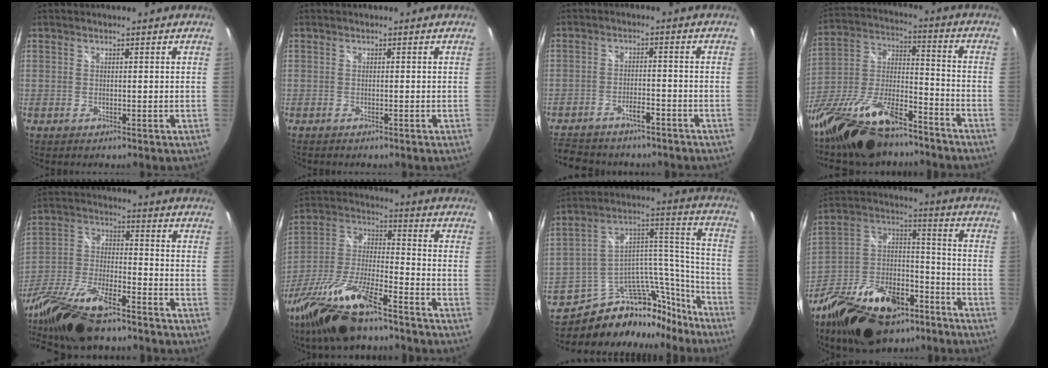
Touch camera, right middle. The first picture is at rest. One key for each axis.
{"total": 0.6, "fx": -0.6, "fy": 0.2, "fz": 0.2, "tx": -0.005, "ty": 0.000, "tz": -0.010}
{"total": 10.4, "fx": -8.9, "fy": 3.7, "fz": 4.1, "tx": -0.103, "ty": 0.000, "tz": -0.131}
{"total": 22.7, "fx": -16.8, "fy": 7.7, "fz": 13.2, "tx": -0.267, "ty": -0.016, "tz": -0.291}
{"total": 21.4, "fx": -16.2, "fy": 5.7, "fz": 12.7, "tx": -0.271, "ty": -0.047, "tz": -0.292}
{"total": 19.7, "fx": -13.9, "fy": 4.7, "fz": 13.1, "tx": -0.271, "ty": -0.023, "tz": -0.261}
{"total": 24.0, "fx": -19.3, "fy": 10.9, "fz": 9.2, "tx": -0.135, "ty": 0.083, "tz": -0.277}
{"total": 25.8, "fx": -16.2, "fy": 13.8, "fz": 14.6, "tx": -0.291, "ty": 0.026, "tz": -0.262}